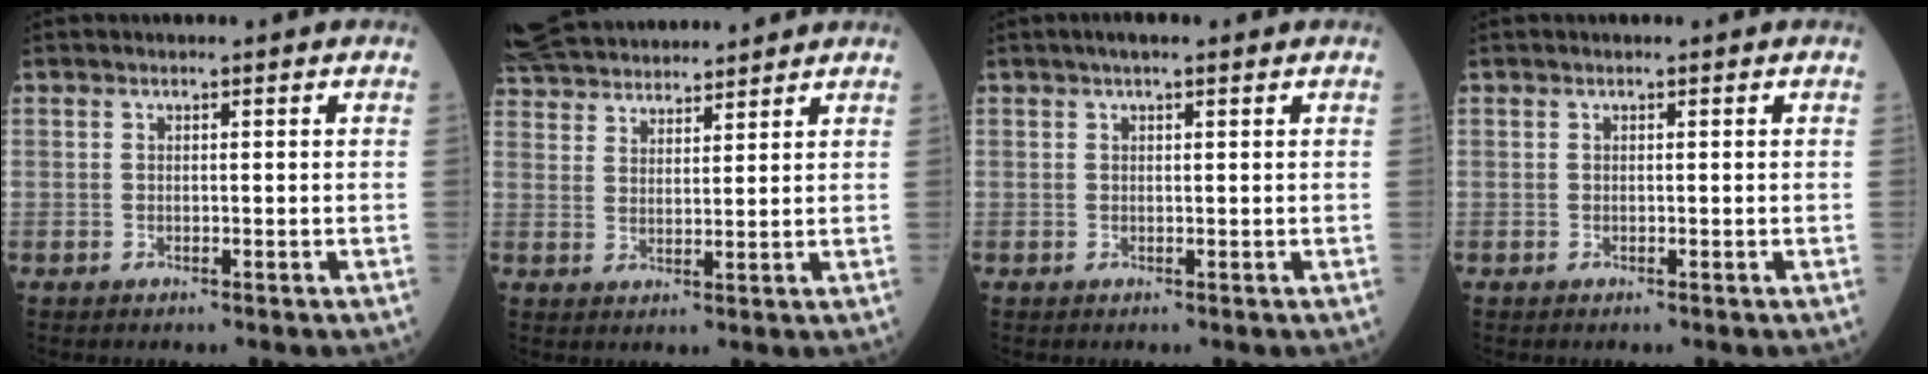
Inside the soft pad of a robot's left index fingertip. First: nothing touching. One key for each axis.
{"total": 14.0, "fx": 13.1, "fy": 2.8, "fz": 4.0, "tx": -0.091, "ty": 0.045, "tz": 0.224}
{"total": 3.0, "fx": 2.0, "fy": 0.4, "fz": 2.2, "tx": -0.035, "ty": 0.019, "tz": 0.029}
{"total": 0.0}